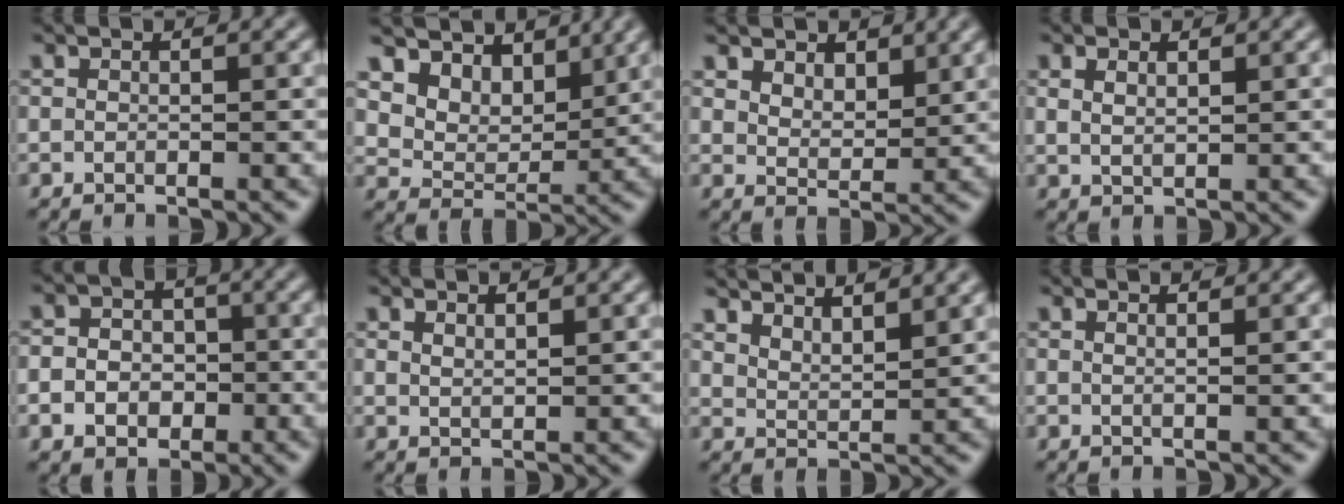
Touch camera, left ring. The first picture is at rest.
{"total": 8.6, "force": [5.7, 5.3, 3.7], "torque": [-0.093, -0.009, 0.112]}
{"total": 3.7, "force": [2.9, 1.8, 1.4], "torque": [-0.035, -0.006, 0.046]}
{"total": 1.6, "force": [1.0, 0.6, 1.0], "torque": [-0.026, 0.000, 0.023]}
{"total": 4.4, "force": [-0.8, 3.8, 2.1], "torque": [-0.020, 0.001, -0.026]}
{"total": 1.2, "force": [1.0, 0.2, 0.5], "torque": [-0.012, 0.001, 0.018]}
{"total": 5.6, "force": [5.0, 1.4, 2.3], "torque": [-0.030, 0.013, 0.061]}
{"total": 1.9, "force": [1.2, 0.8, 1.3], "torque": [-0.003, 0.002, -0.004]}